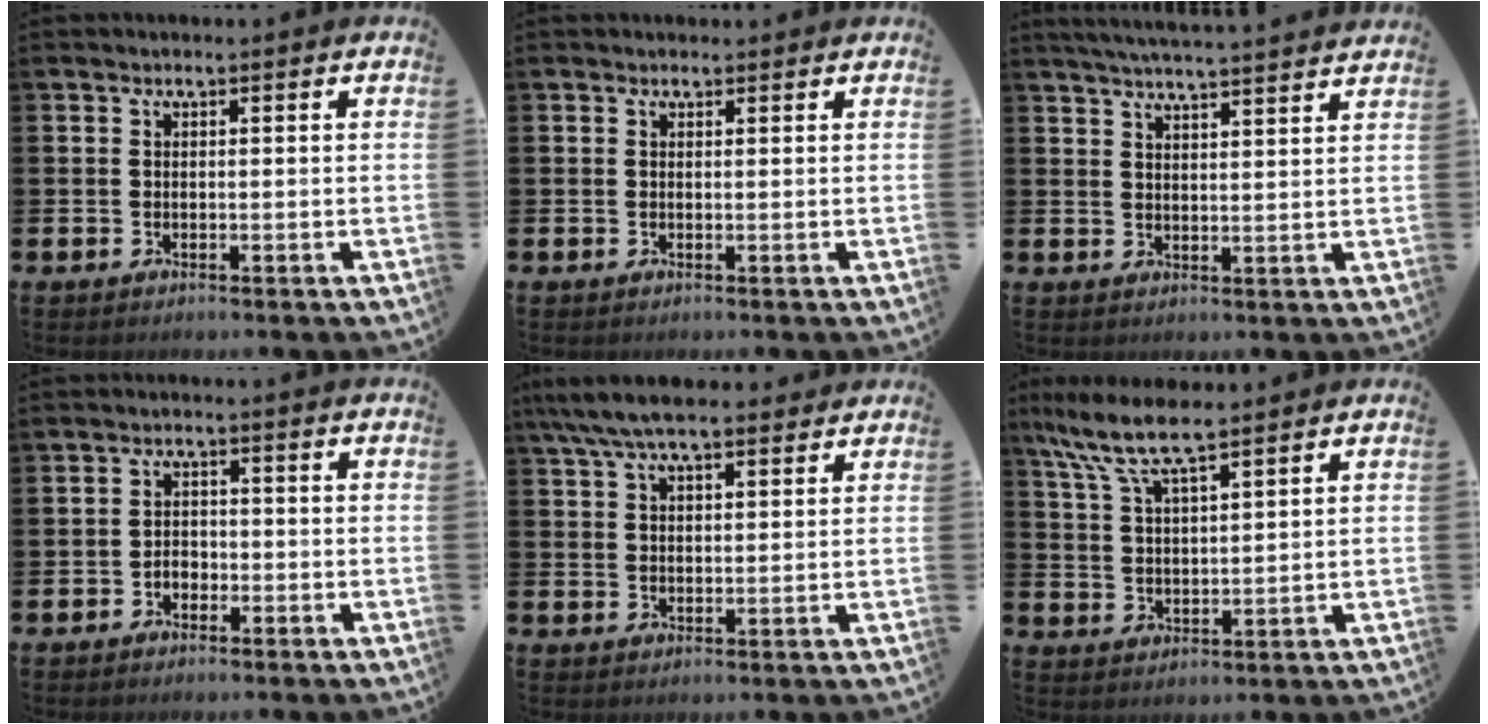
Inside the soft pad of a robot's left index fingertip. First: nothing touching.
{"total": 0.7, "force": [0.6, 0.3, 0.1], "torque": [0.008, 0.000, 0.009]}
{"total": 4.9, "force": [4.8, -0.6, 0.7], "torque": [-0.025, -0.028, 0.085]}
{"total": 1.8, "force": [-1.1, 1.3, 0.6], "torque": [-0.012, 0.003, -0.024]}
{"total": 6.5, "force": [5.6, 1.6, 2.9], "torque": [-0.070, -0.012, 0.103]}
{"total": 7.8, "force": [6.6, 1.4, 4.0], "torque": [-0.105, -0.018, 0.119]}